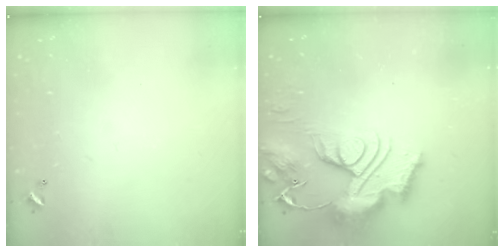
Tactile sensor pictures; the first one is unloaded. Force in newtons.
{"total": 17.9, "press": 17.8, "slide": 1.9}